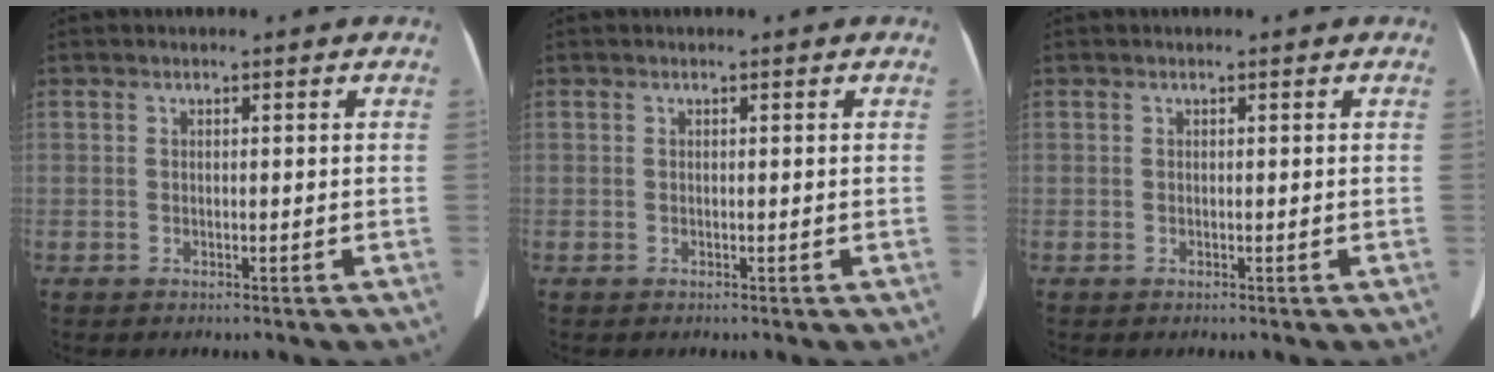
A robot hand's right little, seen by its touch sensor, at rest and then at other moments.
{"total": 0.0}
{"total": 0.0}